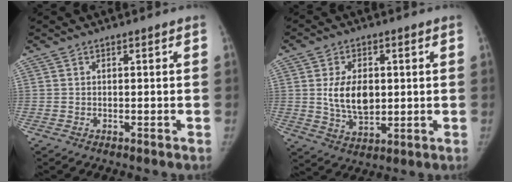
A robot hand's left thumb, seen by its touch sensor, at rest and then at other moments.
{"total": 9.6, "force": [1.0, 6.2, 7.3], "torque": [-0.109, -0.013, 0.029]}